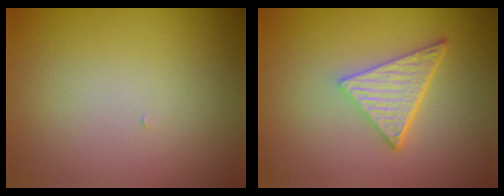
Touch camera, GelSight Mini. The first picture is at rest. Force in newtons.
{"total": 4.7, "press": 3.4, "slide": 3.3}